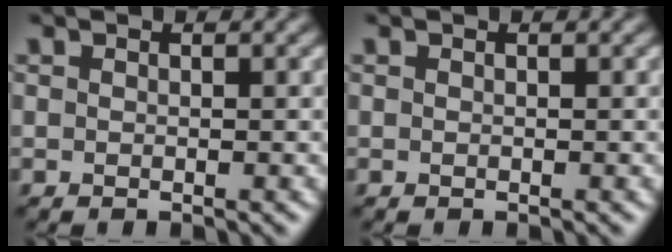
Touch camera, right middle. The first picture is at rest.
{"total": 0.0}